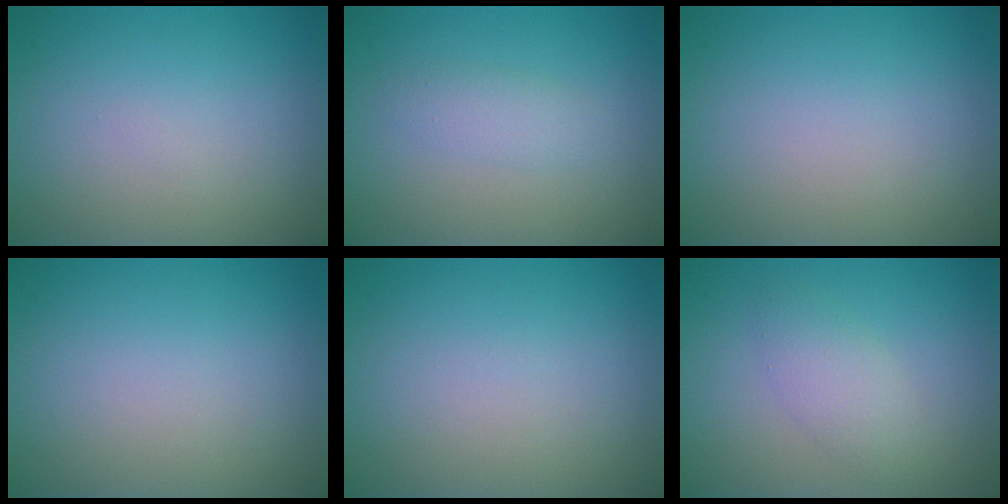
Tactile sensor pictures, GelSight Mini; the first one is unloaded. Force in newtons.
{"total": 1.7, "press": 1.7, "slide": 0.0}
{"total": 0.0}
{"total": 0.0}
{"total": 0.0}
{"total": 2.5, "press": 2.5, "slide": 0.2}